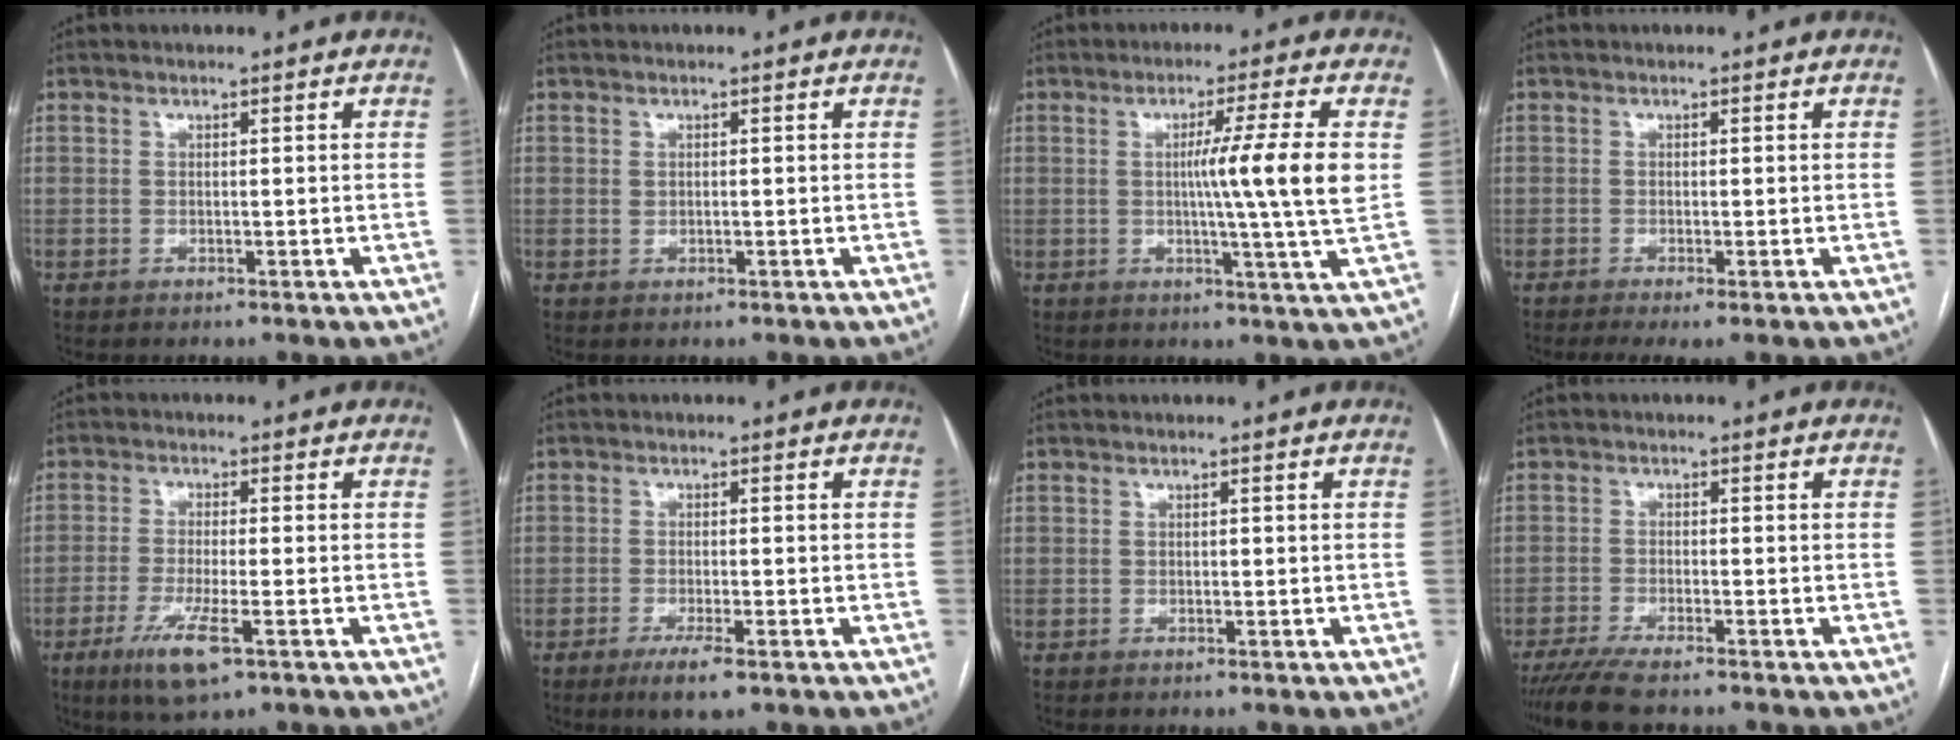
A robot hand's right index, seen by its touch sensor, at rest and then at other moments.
{"total": 0.6, "force": [0.1, 0.4, 0.4], "torque": [-0.010, 0.000, 0.004]}
{"total": 9.8, "force": [0.8, -2.2, 9.5], "torque": [-0.145, -0.009, 0.016]}
{"total": 2.7, "force": [-1.5, 0.3, 2.2], "torque": [-0.036, -0.009, -0.024]}
{"total": 7.3, "force": [-3.7, 0.9, 6.2], "torque": [-0.124, -0.019, -0.063]}
{"total": 4.2, "force": [-2.6, 0.6, 3.3], "torque": [-0.062, -0.008, -0.041]}
{"total": 0.0}
{"total": 6.2, "force": [-5.1, 0.3, 3.5], "torque": [-0.055, -0.015, -0.087]}